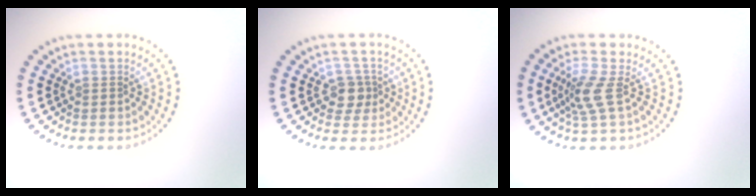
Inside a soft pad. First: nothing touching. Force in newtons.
{"total": 2.0, "press": 1.7, "slide": 1.0}
{"total": 2.6, "press": 1.9, "slide": 1.8}